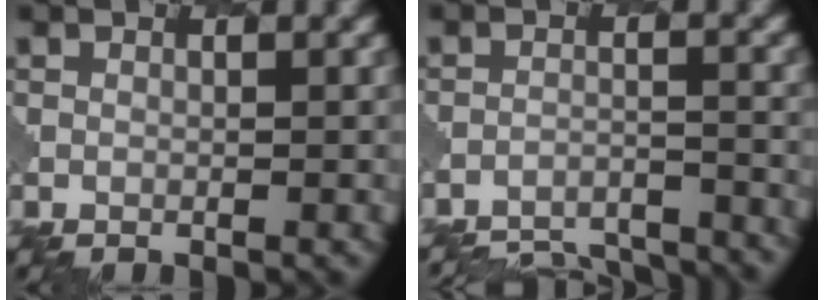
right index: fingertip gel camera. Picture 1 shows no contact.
{"total": 13.0, "force": [-12.7, 2.3, 1.6], "torque": [-0.018, 0.011, -0.161]}